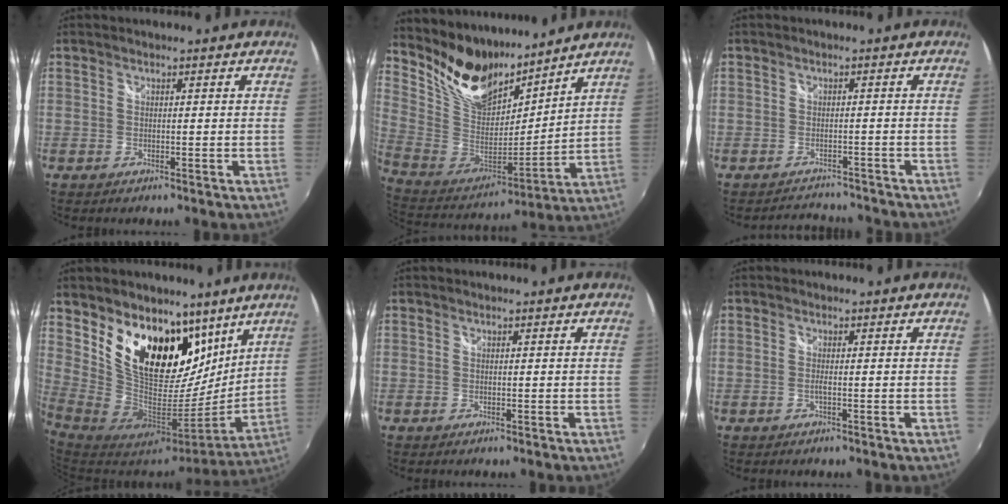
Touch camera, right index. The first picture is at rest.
{"total": 17.6, "force": [14.0, 8.0, 7.0], "torque": [-0.170, -0.001, 0.277]}
{"total": 4.5, "force": [-4.1, 1.9, 0.1], "torque": [-0.008, 0.016, -0.064]}
{"total": 20.2, "force": [11.8, 11.4, 11.9], "torque": [-0.210, -0.014, 0.217]}
{"total": 0.0}
{"total": 1.0, "force": [-0.4, -0.1, 0.9], "torque": [-0.017, 0.000, -0.008]}